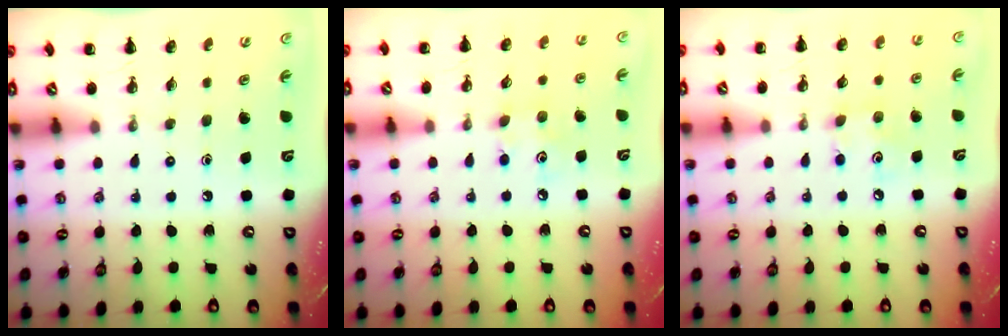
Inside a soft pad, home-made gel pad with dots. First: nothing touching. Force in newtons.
{"total": 4.2, "press": 4.1, "slide": 0.9}
{"total": 4.0, "press": 3.8, "slide": 1.0}